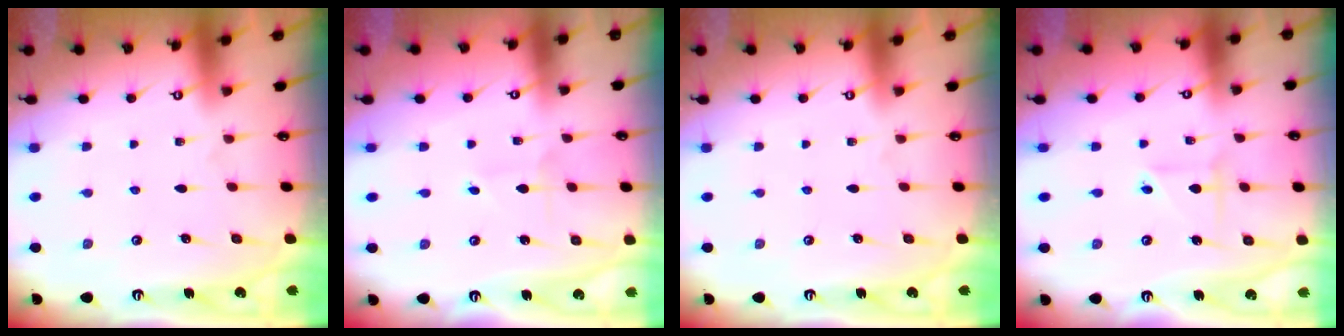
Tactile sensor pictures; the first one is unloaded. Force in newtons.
{"total": 1.6, "press": 1.6, "slide": 0.2}
{"total": 0.0}
{"total": 3.1, "press": 3.1, "slide": 0.2}